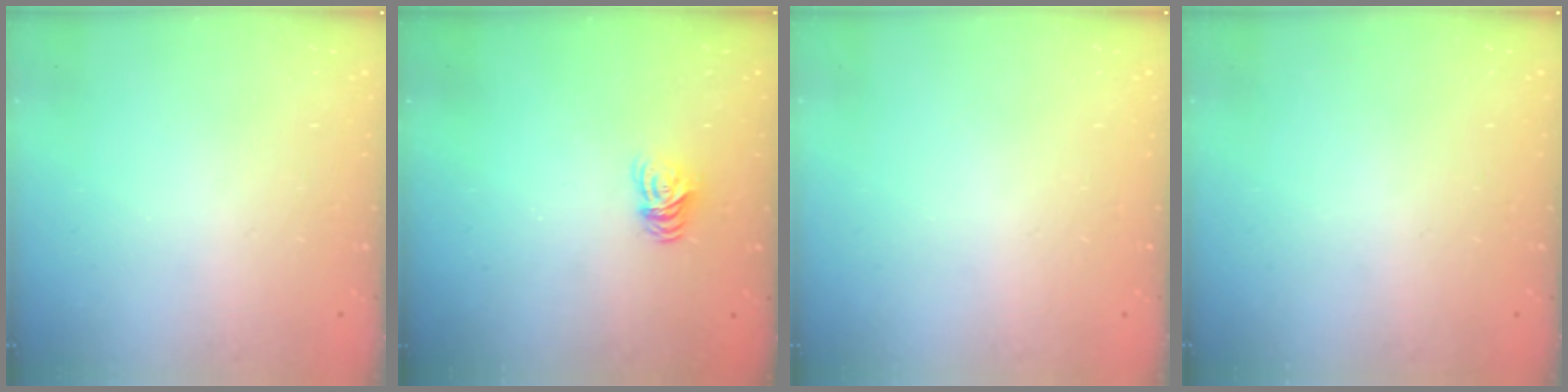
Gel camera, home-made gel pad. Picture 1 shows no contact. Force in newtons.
{"total": 6.2, "press": 6.2, "slide": 0.7}
{"total": 0.0}
{"total": 0.0}